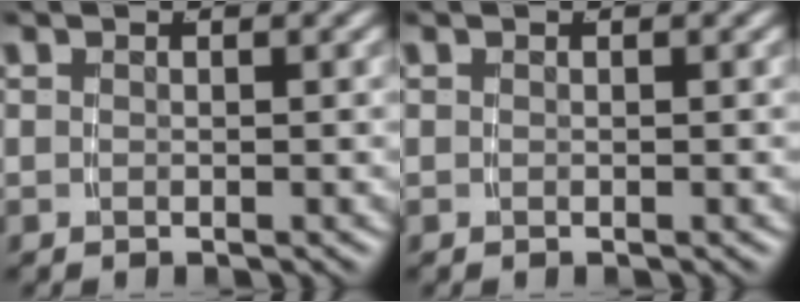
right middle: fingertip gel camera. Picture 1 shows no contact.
{"total": 0.0}